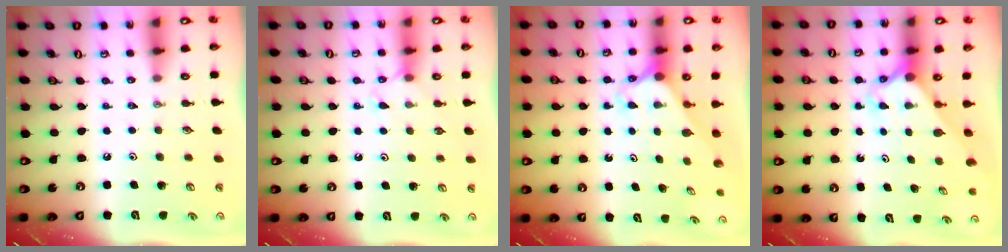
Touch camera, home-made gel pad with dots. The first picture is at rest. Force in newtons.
{"total": 6.5, "press": 6.4, "slide": 0.6}
{"total": 2.3, "press": 2.3, "slide": 0.2}
{"total": 2.6, "press": 2.6, "slide": 0.2}